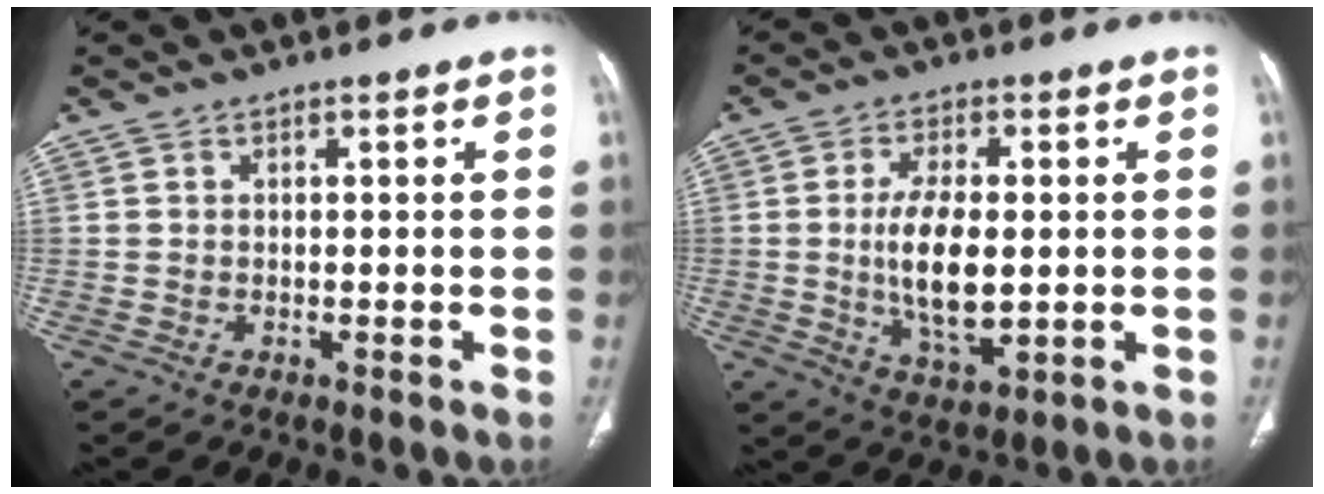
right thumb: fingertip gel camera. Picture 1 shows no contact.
{"total": 10.6, "force": [-0.3, 4.9, 9.3], "torque": [-0.165, -0.015, 0.001]}